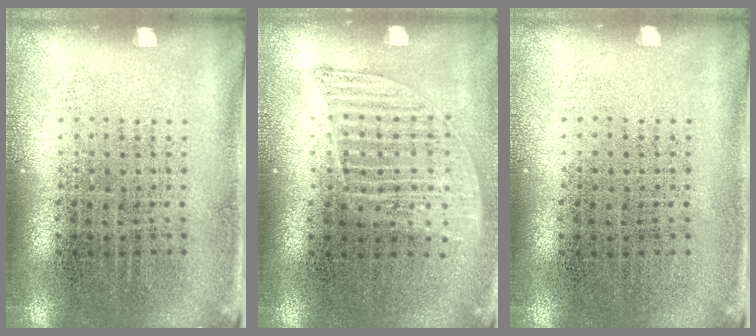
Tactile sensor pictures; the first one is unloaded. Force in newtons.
{"total": 1.2, "press": 1.1, "slide": 0.5}
{"total": 0.0}